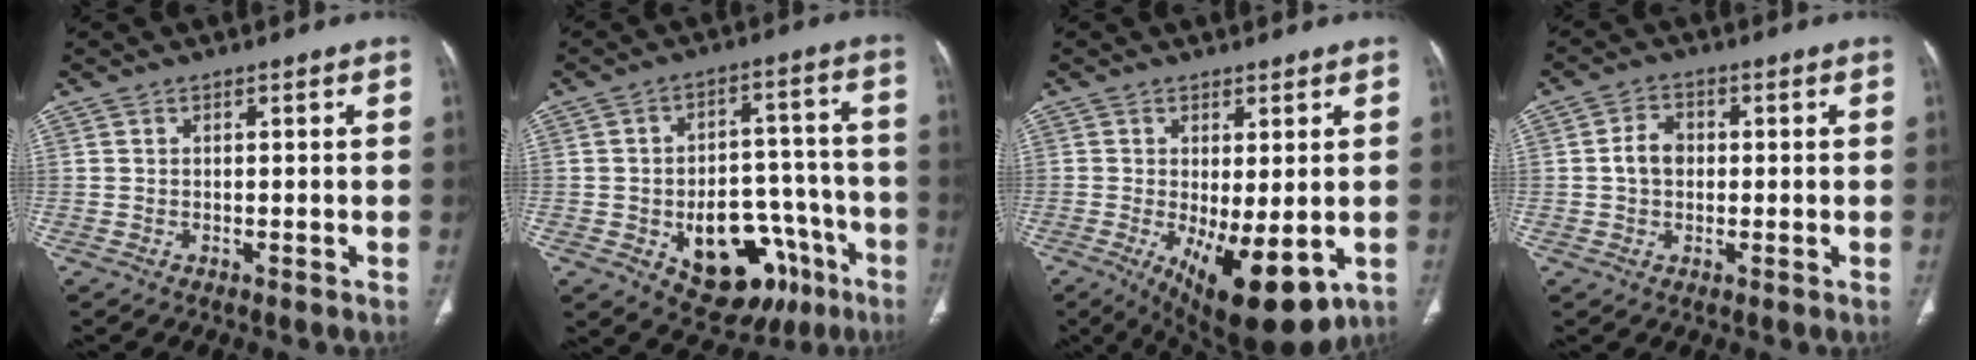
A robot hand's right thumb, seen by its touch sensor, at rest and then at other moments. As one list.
[{"total": 18.8, "force": [-8.2, 11.7, 12.3], "torque": [-0.127, 0.056, -0.100]}, {"total": 13.5, "force": [-3.7, 5.4, 11.8], "torque": [-0.177, -0.023, -0.035]}, {"total": 4.4, "force": [0.1, 3.4, 2.8], "torque": [-0.044, 0.013, -0.004]}]